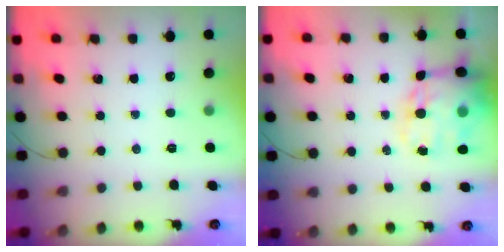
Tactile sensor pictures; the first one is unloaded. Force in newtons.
{"total": 18.2, "press": 17.6, "slide": 4.4}